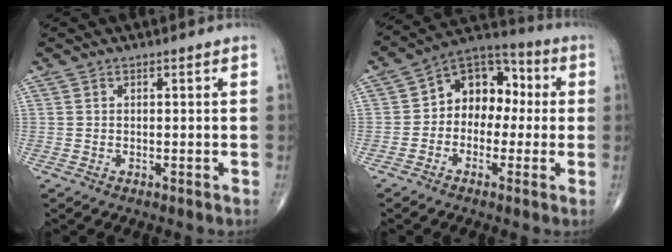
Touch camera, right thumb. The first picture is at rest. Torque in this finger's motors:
{"motor_torque": [-0.30, 0.62, 0.10, -0.02, 0.02]}